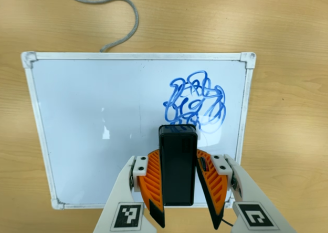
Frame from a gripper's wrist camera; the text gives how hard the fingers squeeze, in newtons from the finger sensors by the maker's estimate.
{"total": 4.6, "left": 4.2, "right": 5.0}